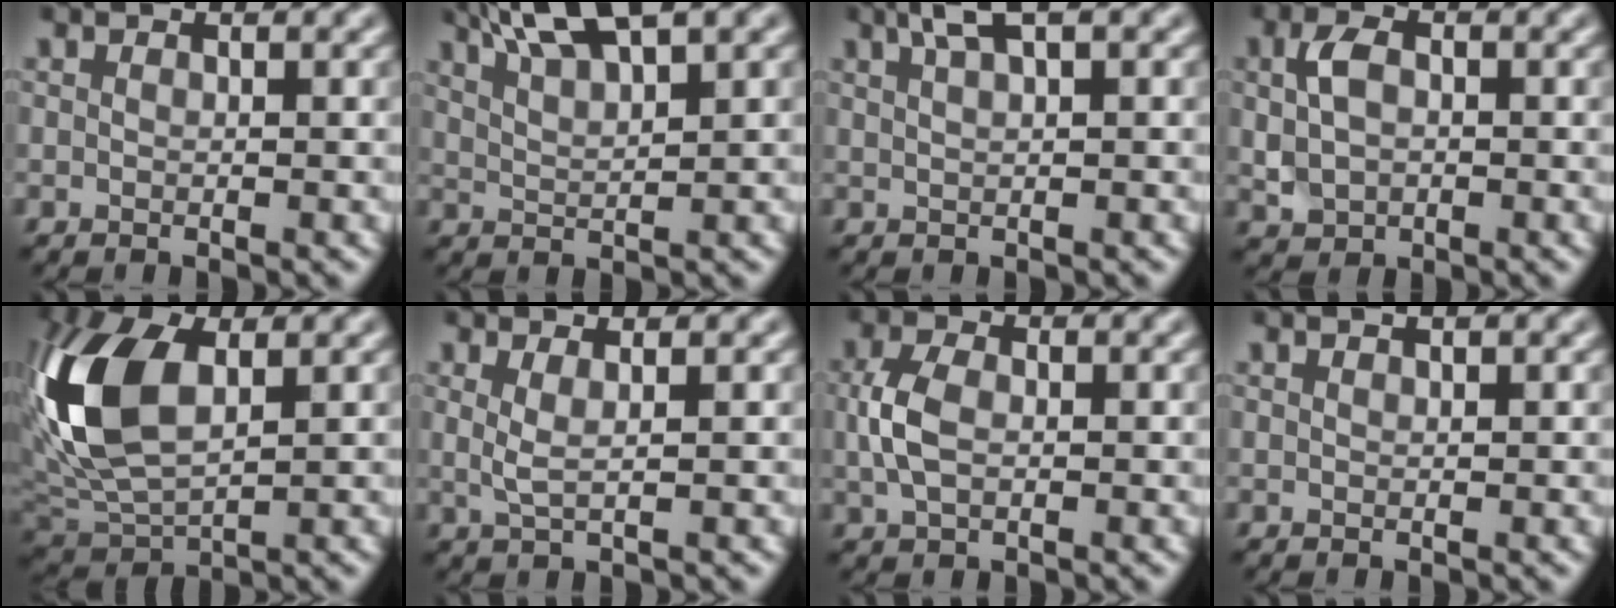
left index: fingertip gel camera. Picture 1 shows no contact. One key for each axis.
{"total": 6.7, "fx": 4.5, "fy": 1.5, "fz": 4.7, "tx": -0.075, "ty": 0.019, "tz": 0.072}
{"total": 2.4, "fx": 1.5, "fy": 0.5, "fz": 1.8, "tx": -0.030, "ty": 0.003, "tz": 0.026}
{"total": 3.6, "fx": 0.4, "fy": 2.6, "fz": 2.5, "tx": -0.053, "ty": 0.001, "tz": 0.005}
{"total": 9.6, "fx": 1.8, "fy": 5.4, "fz": 7.7, "tx": -0.185, "ty": 0.007, "tz": 0.028}
{"total": 1.8, "fx": 0.6, "fy": 0.5, "fz": 1.6, "tx": -0.031, "ty": -0.004, "tz": 0.010}
{"total": 3.2, "fx": 0.0, "fy": 2.1, "fz": 2.5, "tx": -0.060, "ty": 0.002, "tz": -0.001}
{"total": 0.5, "fx": 0.4, "fy": 0.1, "fz": 0.3, "tx": -0.002, "ty": 0.002, "tz": 0.008}